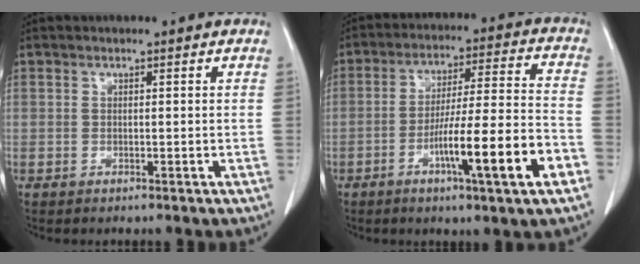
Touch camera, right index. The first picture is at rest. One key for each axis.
{"total": 14.8, "fx": -6.0, "fy": 0.1, "fz": 13.5, "tx": -0.222, "ty": -0.002, "tz": -0.095}